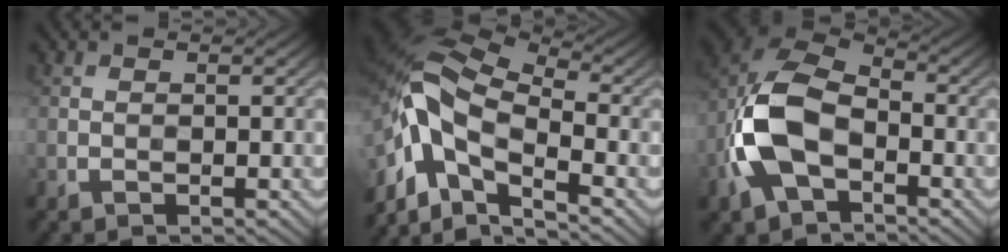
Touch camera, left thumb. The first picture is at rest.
{"total": 14.0, "force": [-4.2, 6.4, 11.7], "torque": [-0.252, -0.003, -0.093]}
{"total": 12.4, "force": [-3.6, 7.6, 9.1], "torque": [-0.221, -0.004, -0.081]}